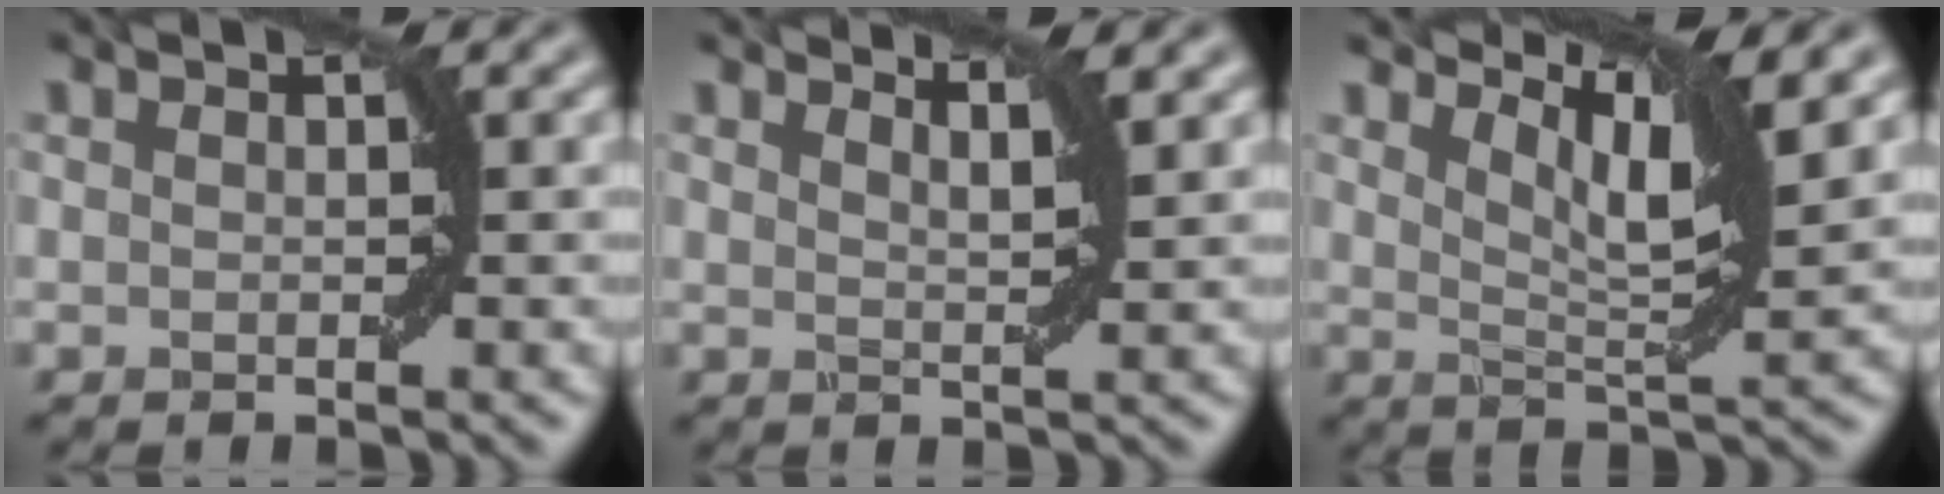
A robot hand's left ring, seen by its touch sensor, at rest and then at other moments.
{"total": 2.4, "force": [2.1, 0.3, 1.1], "torque": [-0.011, -0.001, 0.025]}
{"total": 5.7, "force": [4.0, 1.1, 4.0], "torque": [-0.065, 0.002, 0.068]}